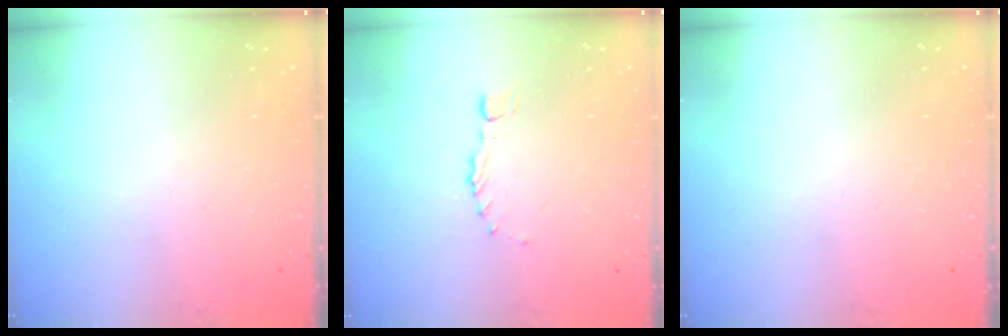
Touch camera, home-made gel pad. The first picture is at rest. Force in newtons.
{"total": 0.0}
{"total": 0.0}